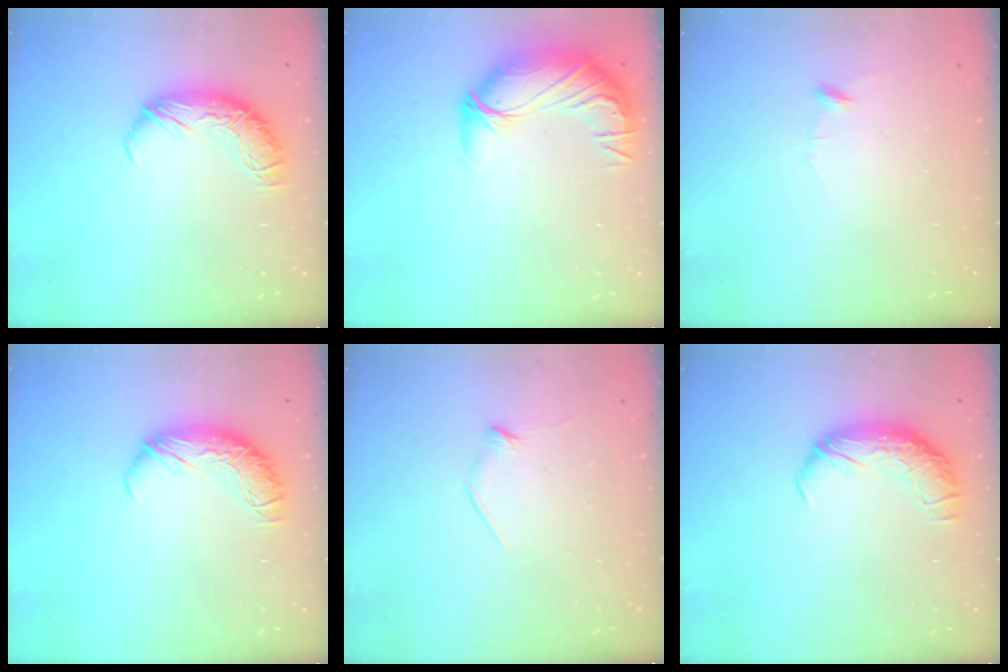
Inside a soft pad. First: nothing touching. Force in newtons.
{"total": 2.8, "press": 0.0, "slide": 2.8}
{"total": 8.7, "press": 8.6, "slide": 0.5}
{"total": 0.0}
{"total": 8.0, "press": 8.0, "slide": 0.7}
{"total": 1.8, "press": 0.7, "slide": 1.6}